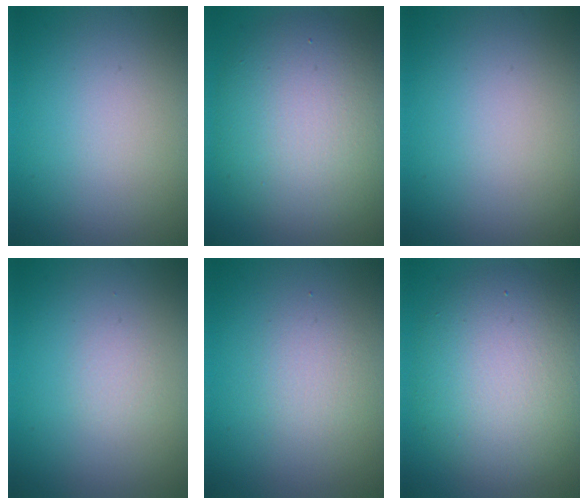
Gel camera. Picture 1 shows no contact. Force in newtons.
{"total": 9.1, "press": 9.0, "slide": 0.5}
{"total": 0.0}
{"total": 0.7, "press": 0.7, "slide": 0.1}
{"total": 1.9, "press": 1.9, "slide": 0.2}
{"total": 8.3, "press": 8.3, "slide": 0.7}